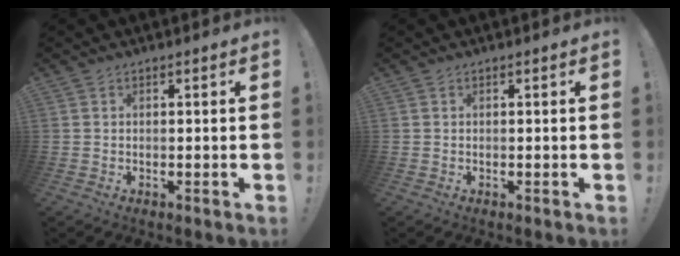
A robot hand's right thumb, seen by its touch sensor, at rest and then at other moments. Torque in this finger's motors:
{"motor_torque": [-0.04, -0.01, 0.09, 0.03, 0.06]}